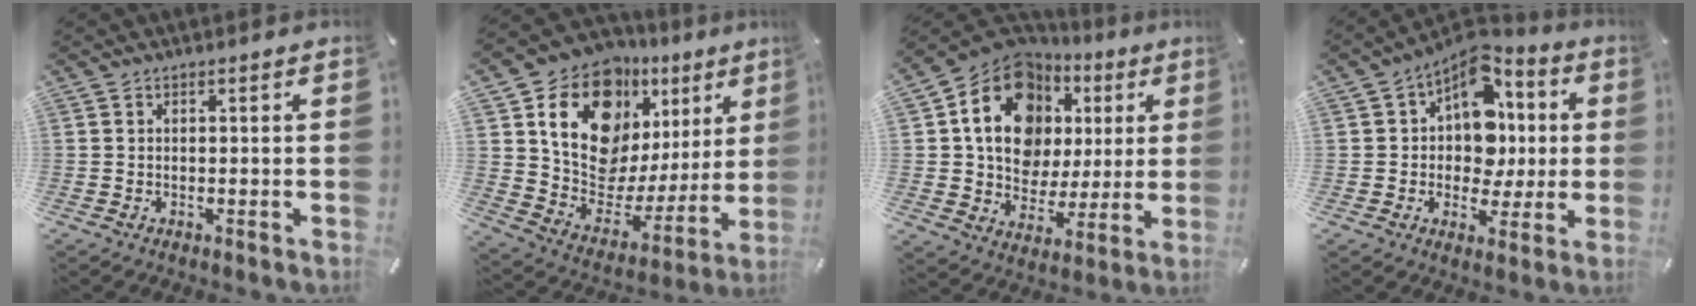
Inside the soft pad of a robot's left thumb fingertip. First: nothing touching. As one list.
[{"total": 16.9, "force": [10.0, 11.1, 8.1], "torque": [-0.140, -0.078, 0.177]}, {"total": 17.2, "force": [6.2, 13.5, 8.7], "torque": [-0.149, -0.040, 0.115]}, {"total": 12.7, "force": [3.2, 10.4, 6.6], "torque": [-0.093, -0.031, 0.063]}]